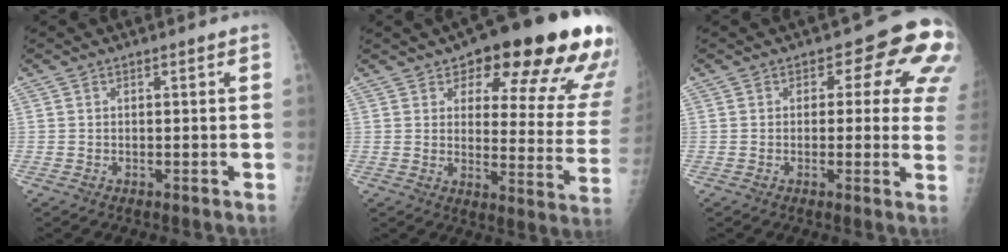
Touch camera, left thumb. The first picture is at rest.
{"total": 23.9, "force": [15.2, 7.9, 16.7], "torque": [-0.166, -0.067, 0.185]}
{"total": 11.3, "force": [3.6, 6.1, 8.8], "torque": [-0.048, -0.008, 0.024]}